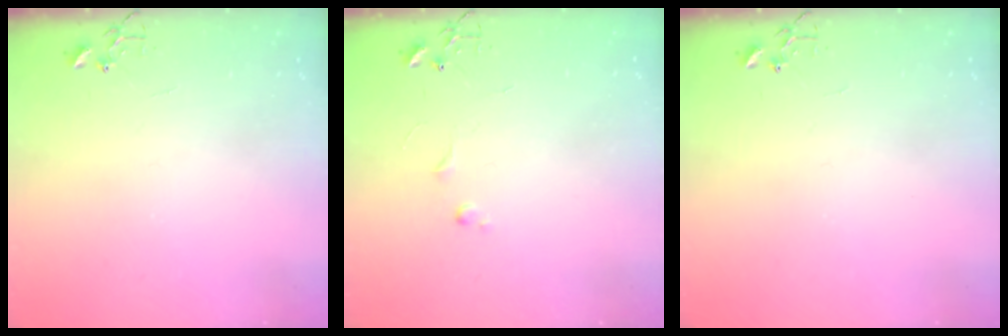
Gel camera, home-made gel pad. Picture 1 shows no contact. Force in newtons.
{"total": 3.6, "press": 3.6, "slide": 0.5}
{"total": 0.0}